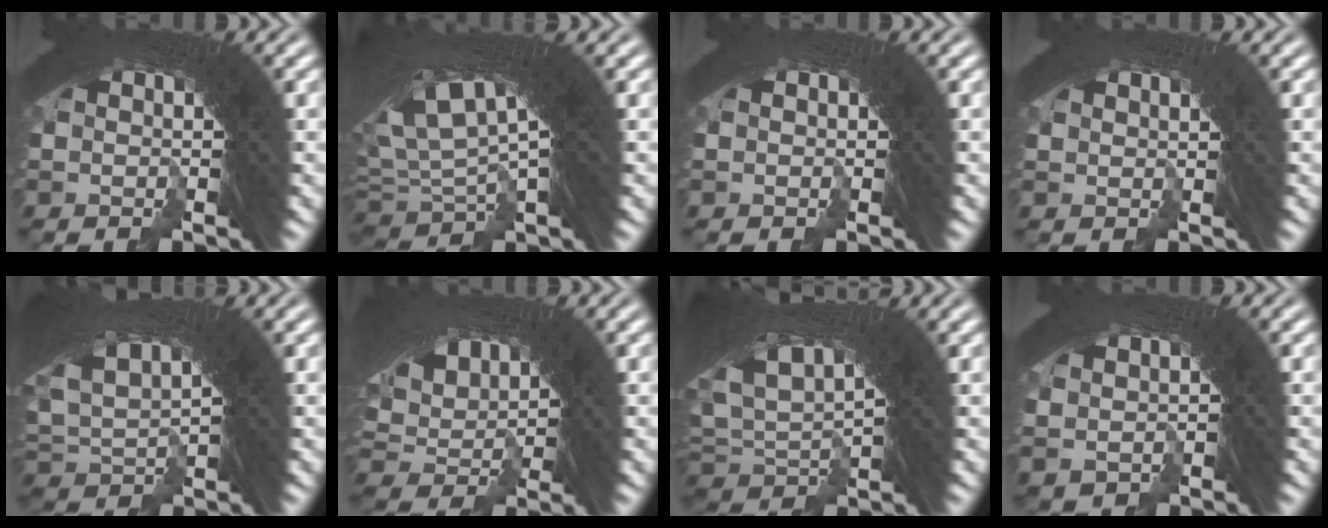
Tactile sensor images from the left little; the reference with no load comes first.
{"total": 14.1, "force": [2.7, 9.1, 10.5], "torque": [-0.222, 0.001, 0.046]}
{"total": 0.8, "force": [-0.5, -0.1, -0.6], "torque": [0.011, -0.003, -0.006]}
{"total": 0.0}
{"total": 10.4, "force": [1.7, 7.2, 7.3], "torque": [-0.178, -0.011, 0.026]}
{"total": 6.5, "force": [-0.3, 5.0, 4.2], "torque": [-0.110, -0.021, 0.007]}
{"total": 10.5, "force": [0.9, 6.7, 8.0], "torque": [-0.193, -0.019, 0.023]}
{"total": 2.2, "force": [-0.3, 2.1, 0.6], "torque": [-0.033, -0.007, 0.003]}